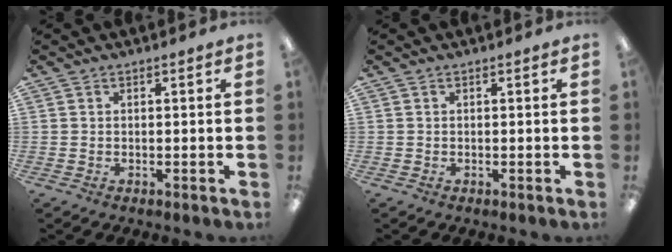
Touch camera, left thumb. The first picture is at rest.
{"total": 0.0}